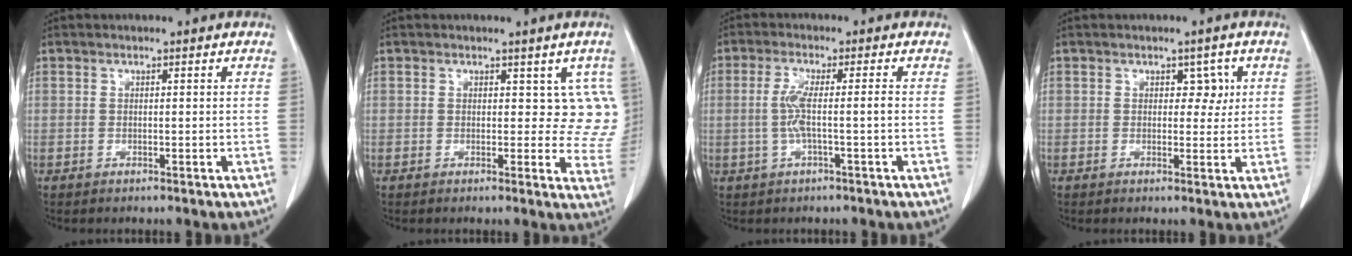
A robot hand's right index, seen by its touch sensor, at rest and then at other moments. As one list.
[{"total": 5.6, "force": [2.0, 3.8, 3.5], "torque": [0.001, -0.004, 0.015]}, {"total": 4.5, "force": [-0.6, 0.0, 4.4], "torque": [-0.096, 0.006, -0.012]}, {"total": 2.7, "force": [0.9, 1.8, 1.8], "torque": [-0.015, 0.006, 0.010]}]